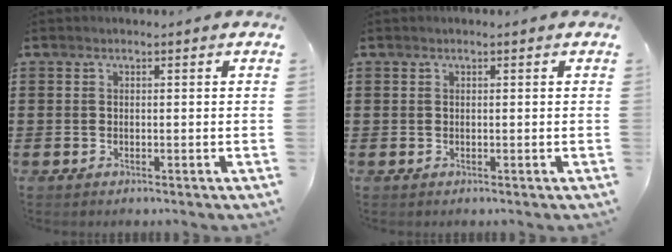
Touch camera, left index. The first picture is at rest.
{"total": 0.0}